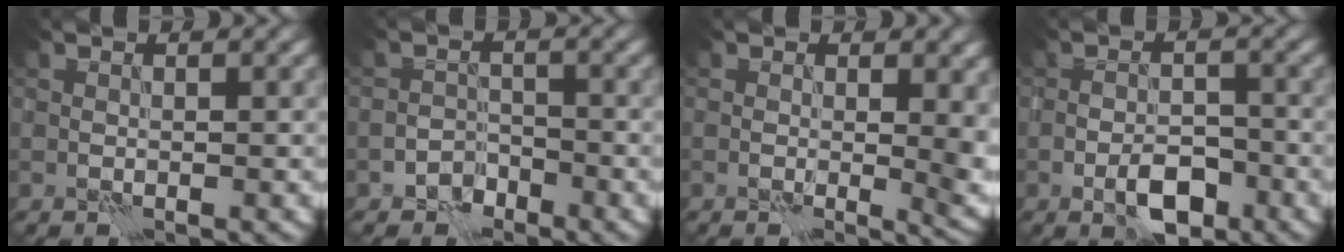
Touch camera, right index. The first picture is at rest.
{"total": 1.9, "force": [-1.6, 1.1, 0.2], "torque": [0.005, 0.007, -0.033]}
{"total": 5.2, "force": [-0.1, 2.2, 4.6], "torque": [-0.041, -0.008, 0.001]}
{"total": 3.9, "force": [-2.2, 1.8, 2.7], "torque": [-0.039, 0.000, -0.034]}